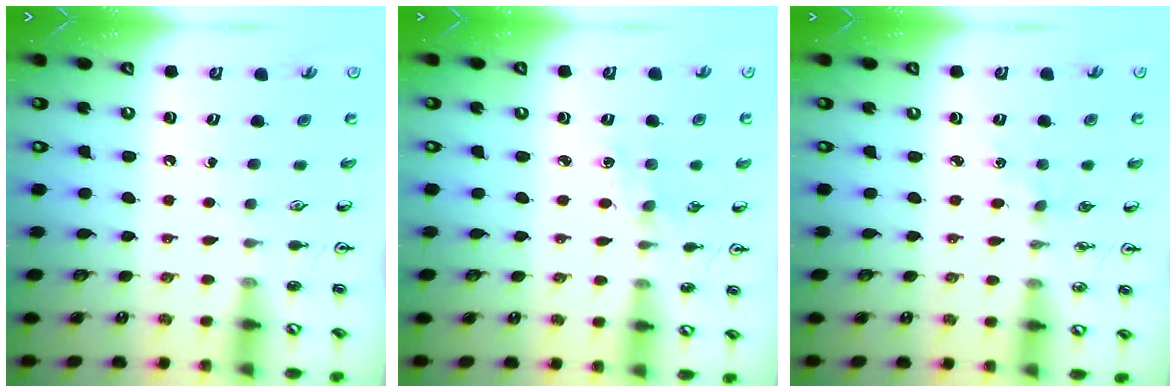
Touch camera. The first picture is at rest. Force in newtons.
{"total": 3.2, "press": 3.2, "slide": 0.4}
{"total": 1.5, "press": 1.5, "slide": 0.3}